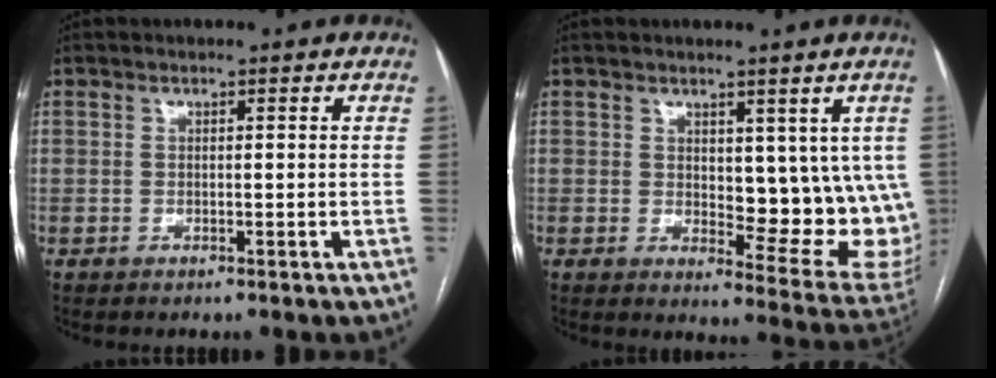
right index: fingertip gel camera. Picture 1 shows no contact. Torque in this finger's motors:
{"motor_torque": [0.46, 0.40, 0.14, 0.01]}